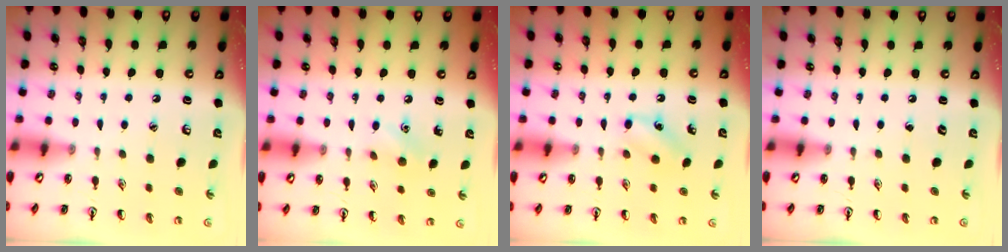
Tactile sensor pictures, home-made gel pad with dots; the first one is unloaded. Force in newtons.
{"total": 6.7, "press": 6.4, "slide": 1.9}
{"total": 6.2, "press": 6.0, "slide": 1.7}
{"total": 0.0}